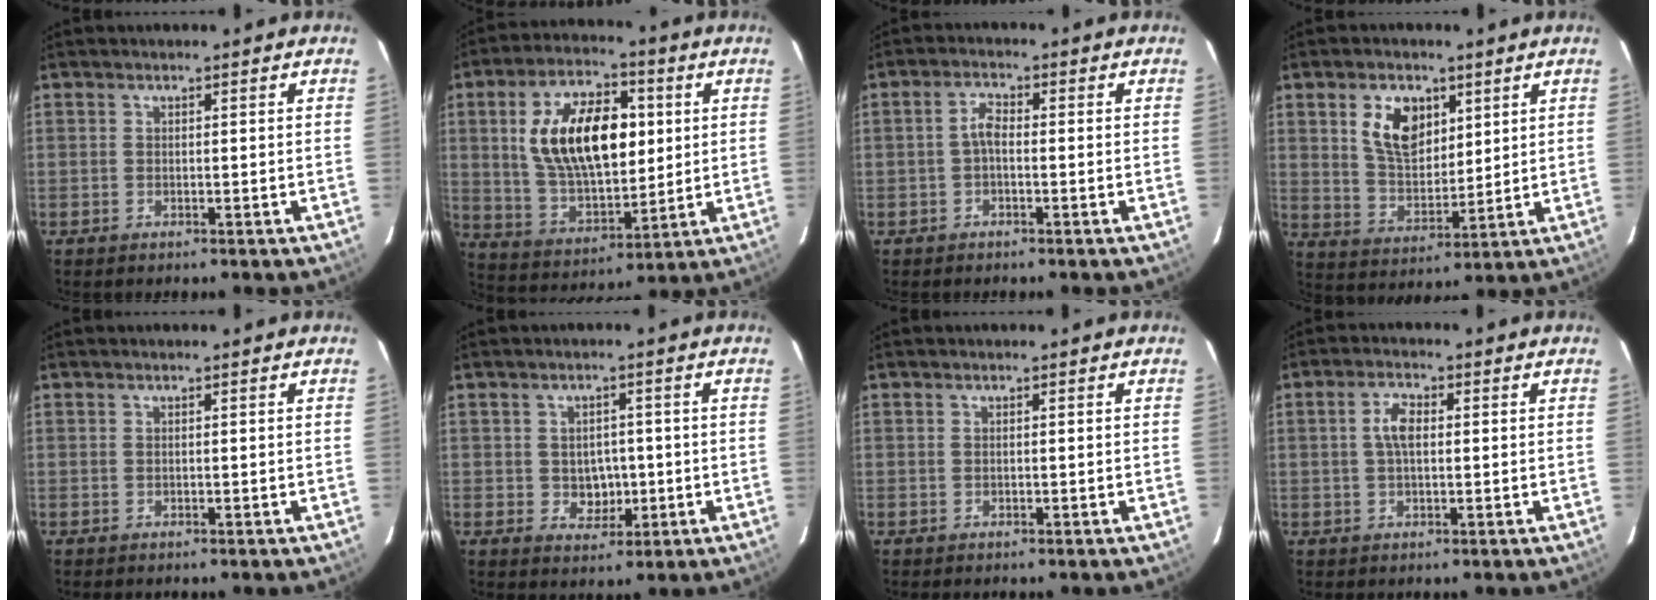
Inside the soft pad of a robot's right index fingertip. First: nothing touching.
{"total": 19.0, "force": [3.7, 10.2, 15.6], "torque": [-0.285, 0.019, 0.079]}
{"total": 2.3, "force": [-0.7, 1.1, 2.0], "torque": [-0.043, 0.009, -0.016]}
{"total": 10.0, "force": [4.2, 6.1, 6.6], "torque": [-0.121, 0.011, 0.087]}
{"total": 0.0}
{"total": 4.6, "force": [-0.5, 4.0, 2.3], "torque": [-0.042, 0.006, 0.003]}
{"total": 0.0}
{"total": 4.0, "force": [0.4, 2.0, 3.4], "torque": [-0.069, 0.010, 0.010]}